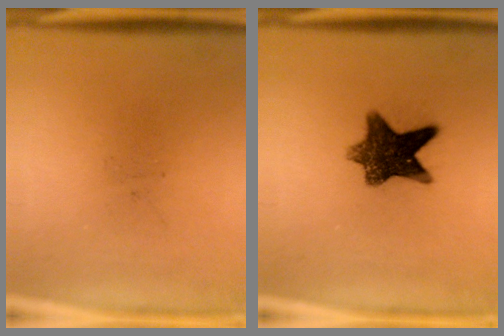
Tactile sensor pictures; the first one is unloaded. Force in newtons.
{"total": 9.7}